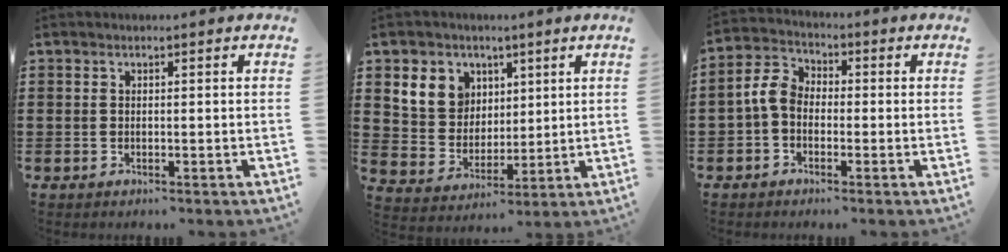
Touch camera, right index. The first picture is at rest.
{"total": 7.8, "force": [3.7, 6.7, 1.8], "torque": [-0.066, 0.008, 0.073]}
{"total": 5.0, "force": [-1.0, 3.5, 3.4], "torque": [-0.097, 0.004, -0.029]}